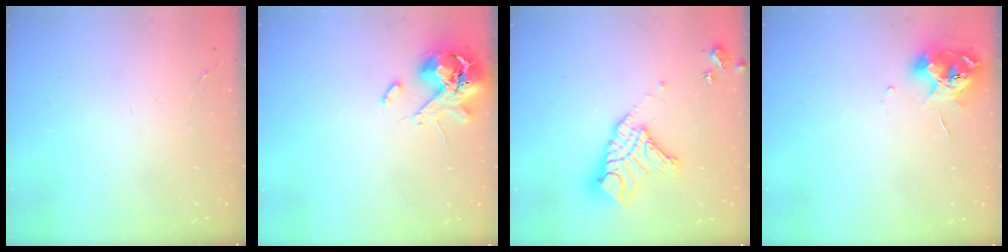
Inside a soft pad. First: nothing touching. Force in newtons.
{"total": 11.6, "press": 11.4, "slide": 1.8}
{"total": 16.9, "press": 16.8, "slide": 1.8}
{"total": 10.6, "press": 10.6, "slide": 1.4}